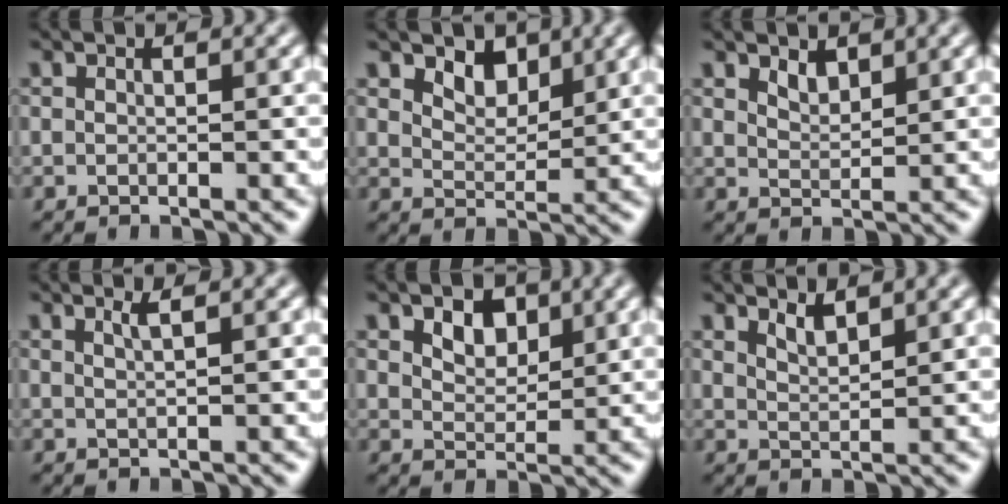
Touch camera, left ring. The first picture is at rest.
{"total": 3.0, "force": [2.1, 1.7, 1.4], "torque": [-0.032, -0.014, 0.037]}
{"total": 1.6, "force": [1.3, 0.7, 0.7], "torque": [-0.015, -0.004, 0.027]}
{"total": 1.3, "force": [0.8, 0.4, 1.0], "torque": [-0.009, 0.001, 0.011]}
{"total": 2.8, "force": [1.5, 1.7, 1.6], "torque": [-0.031, -0.003, 0.024]}
{"total": 1.7, "force": [1.4, 0.4, 0.9], "torque": [-0.018, -0.005, 0.028]}